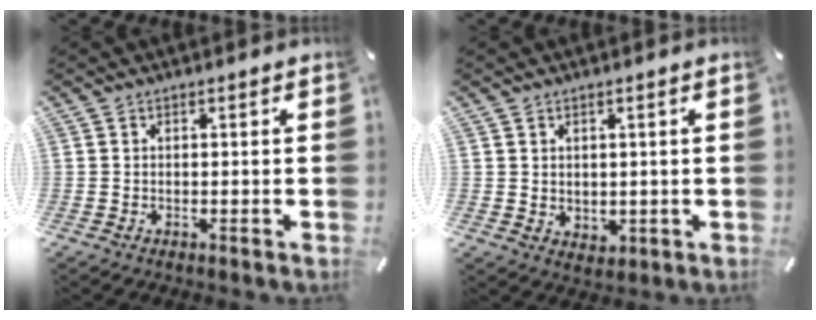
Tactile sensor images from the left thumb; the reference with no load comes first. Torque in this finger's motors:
{"motor_torque": [-0.12, -0.28, -0.10, 0.11, -0.02]}